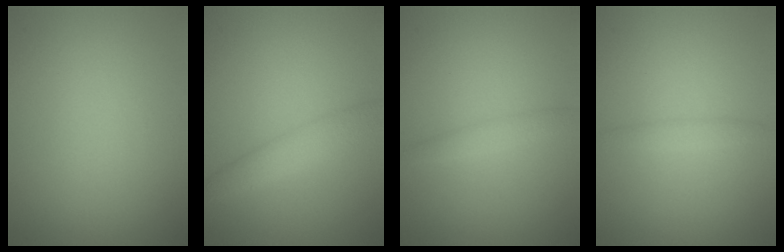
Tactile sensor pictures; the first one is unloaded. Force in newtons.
{"total": 2.7, "press": 2.7, "slide": 0.0}
{"total": 1.4, "press": 1.4, "slide": 0.0}
{"total": 1.0, "press": 1.0, "slide": 0.0}